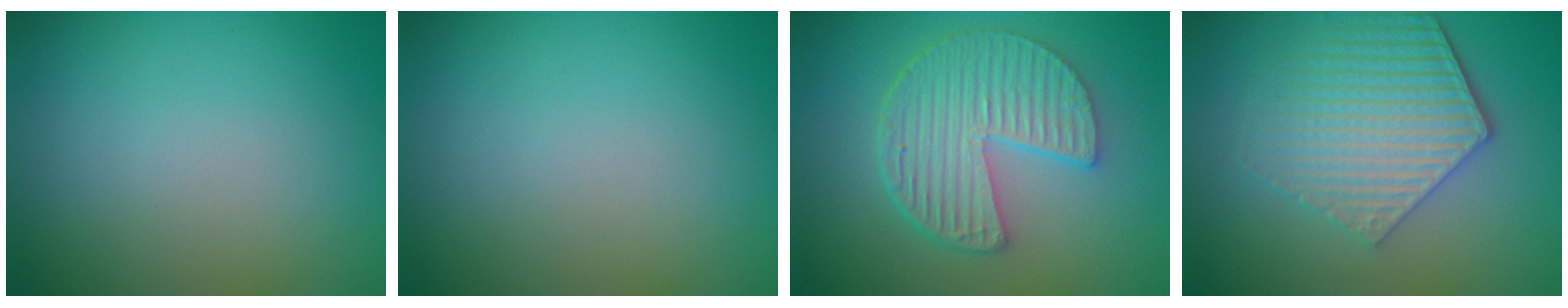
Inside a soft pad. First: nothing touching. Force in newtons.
{"total": 0.0}
{"total": 6.2, "press": 4.7, "slide": 4.0}
{"total": 5.5, "press": 4.3, "slide": 3.3}